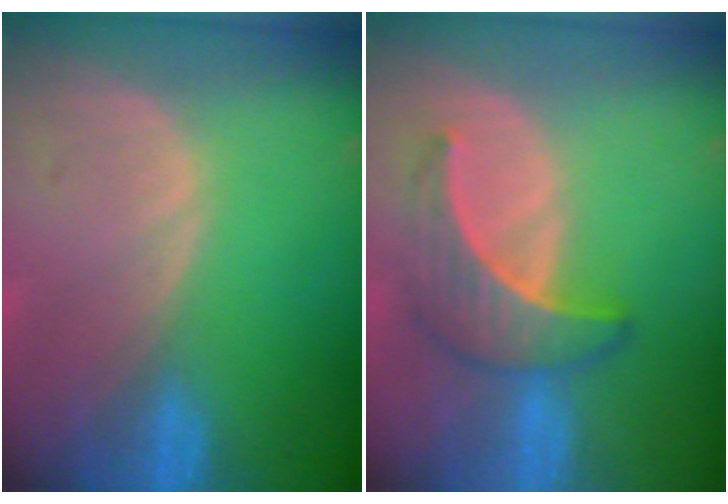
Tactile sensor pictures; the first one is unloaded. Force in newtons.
{"total": 6.7, "press": 6.1, "slide": 2.7}